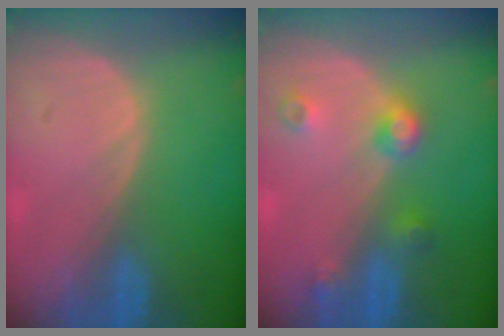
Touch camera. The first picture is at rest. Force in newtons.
{"total": 4.5, "press": 4.0, "slide": 2.0}